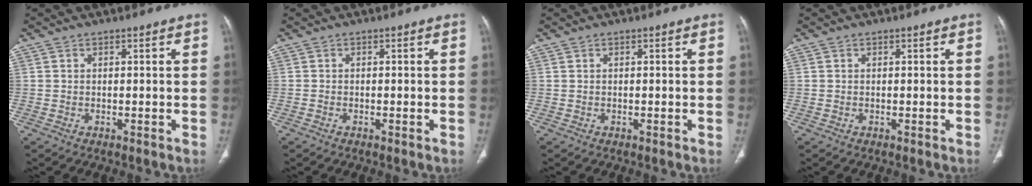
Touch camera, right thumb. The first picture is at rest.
{"total": 0.0}
{"total": 0.0}
{"total": 0.0}